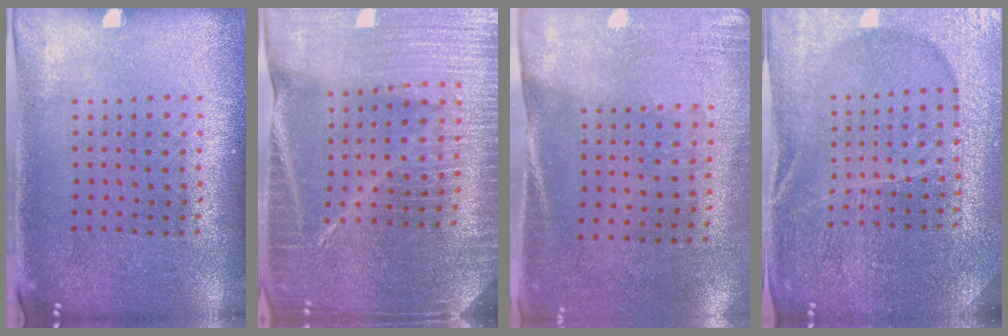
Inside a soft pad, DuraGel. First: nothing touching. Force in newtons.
{"total": 5.0, "press": 4.5, "slide": 2.2}
{"total": 2.6, "press": 2.3, "slide": 1.3}
{"total": 4.4, "press": 4.2, "slide": 1.4}